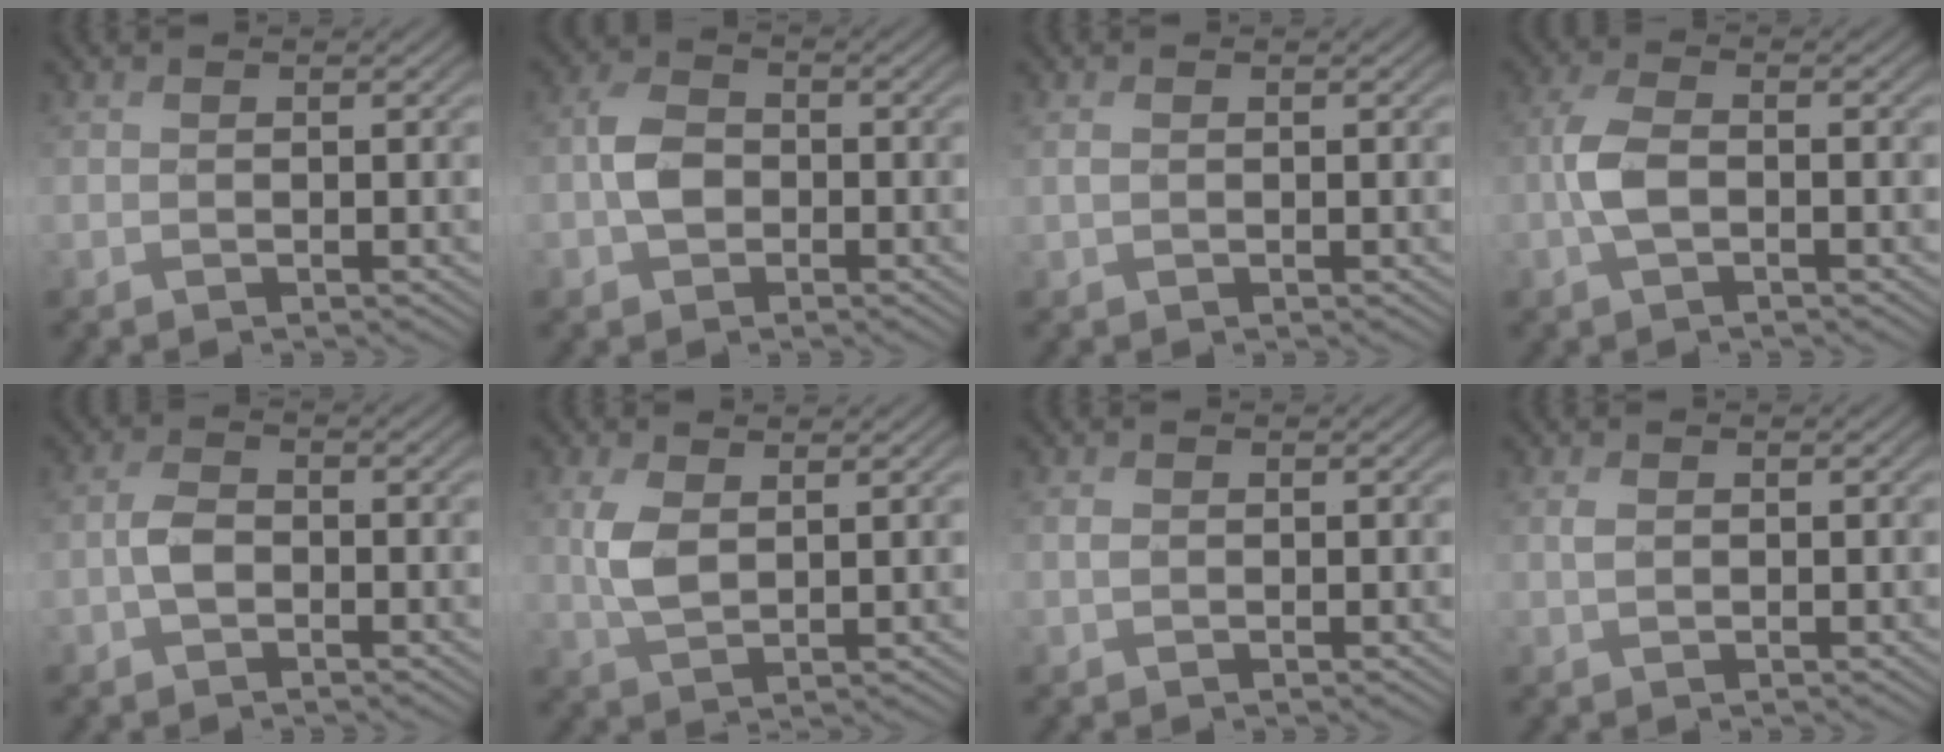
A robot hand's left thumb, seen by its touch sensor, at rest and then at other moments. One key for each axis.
{"total": 3.8, "fx": -0.5, "fy": 2.8, "fz": 2.5, "tx": -0.051, "ty": 0.009, "tz": -0.018}
{"total": 0.7, "fx": 0.6, "fy": 0.0, "fz": 0.4, "tx": -0.010, "ty": 0.007, "tz": 0.011}
{"total": 4.0, "fx": -0.6, "fy": 1.6, "fz": 3.7, "tx": -0.089, "ty": 0.011, "tz": -0.019}
{"total": 2.1, "fx": -0.5, "fy": 1.3, "fz": 1.6, "tx": -0.031, "ty": 0.010, "tz": -0.018}
{"total": 4.0, "fx": 1.8, "fy": 1.7, "fz": 3.2, "tx": -0.082, "ty": 0.009, "tz": 0.039}
{"total": 0.6, "fx": 0.5, "fy": 0.2, "fz": 0.4, "tx": -0.008, "ty": 0.005, "tz": 0.008}
{"total": 0.9, "fx": 0.8, "fy": 0.1, "fz": 0.5, "tx": -0.009, "ty": 0.005, "tz": 0.014}